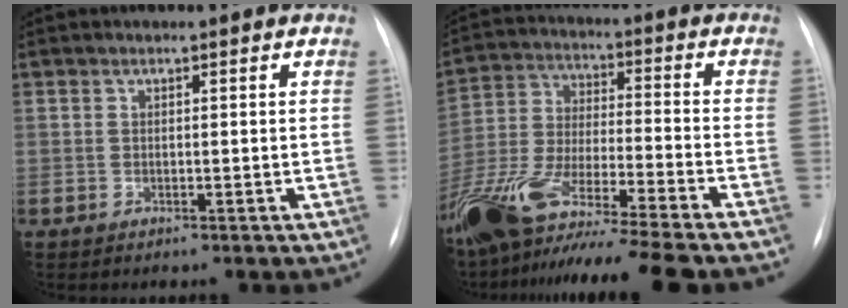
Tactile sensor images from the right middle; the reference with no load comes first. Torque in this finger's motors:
{"motor_torque": [1.09, -1.05, 0.73, 0.20]}